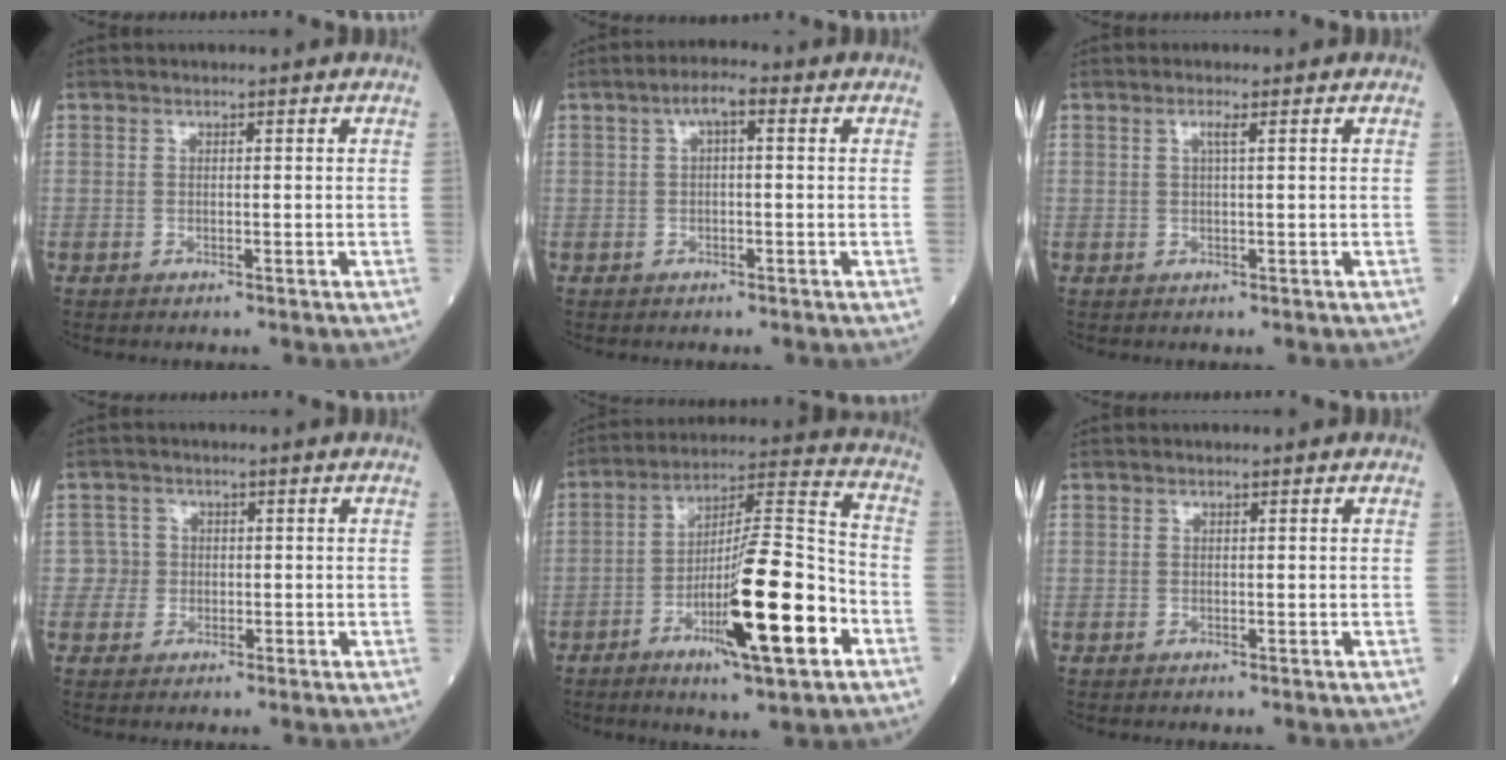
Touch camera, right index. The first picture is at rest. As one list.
[{"total": 3.2, "force": [0.9, 0.8, 2.9], "torque": [-0.051, 0.017, 0.016]}, {"total": 1.2, "force": [0.5, -0.2, 1.0], "torque": [-0.024, 0.002, 0.011]}, {"total": 2.1, "force": [-0.3, 2.1, -0.4], "torque": [0.020, 0.011, -0.010]}, {"total": 17.1, "force": [-6.5, 1.7, 15.7], "torque": [-0.266, -0.006, -0.103]}, {"total": 0.0}]